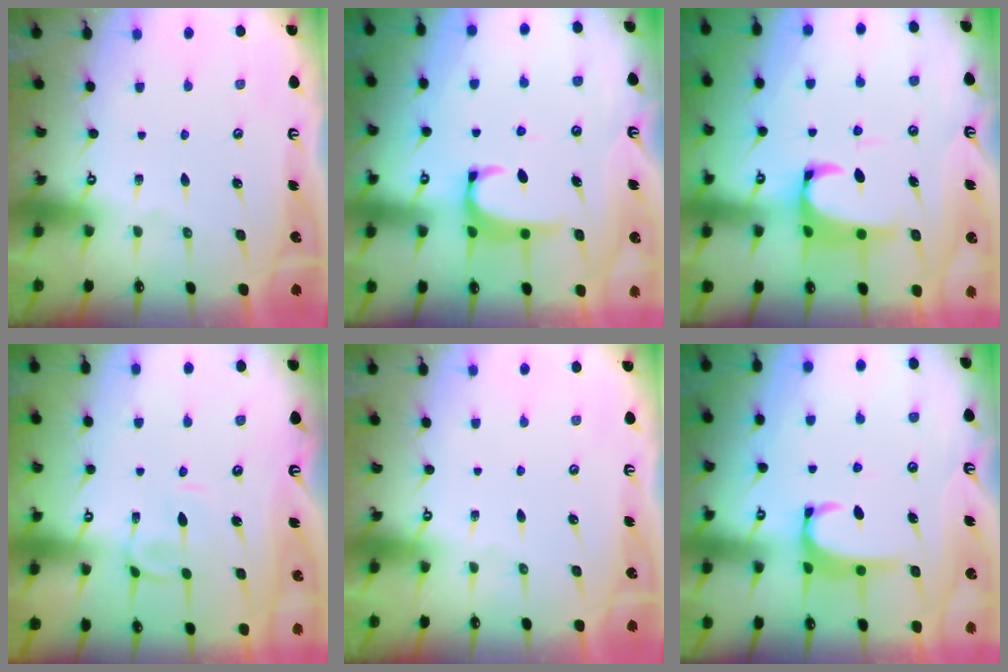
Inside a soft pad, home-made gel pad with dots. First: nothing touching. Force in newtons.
{"total": 2.0, "press": 2.0, "slide": 0.3}
{"total": 3.6, "press": 3.4, "slide": 1.0}
{"total": 2.5, "press": 2.4, "slide": 0.8}
{"total": 0.0}
{"total": 2.5, "press": 2.5, "slide": 0.5}